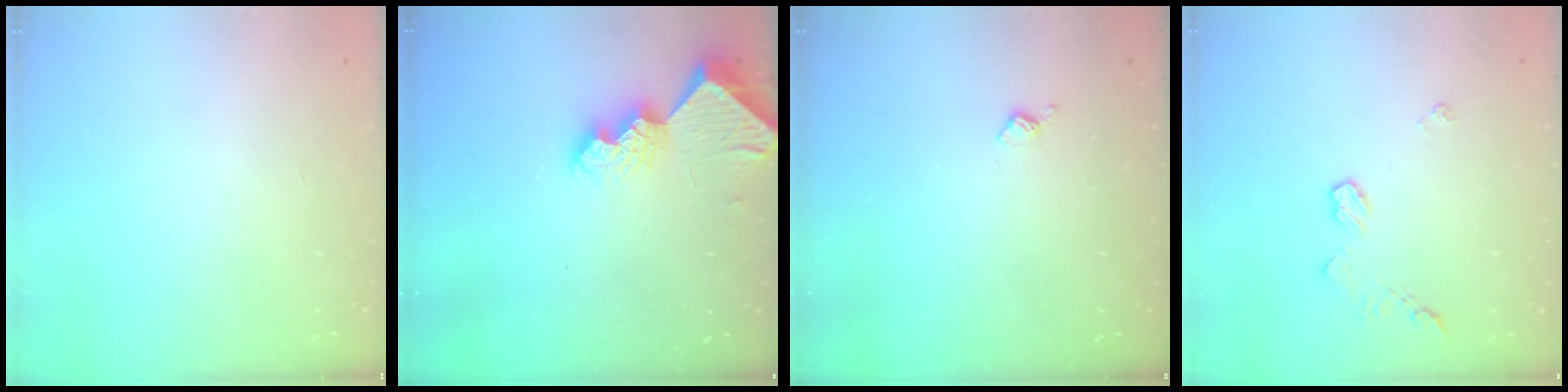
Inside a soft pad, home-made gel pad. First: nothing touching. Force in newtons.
{"total": 9.9, "press": 9.9, "slide": 0.7}
{"total": 3.2, "press": 3.2, "slide": 0.6}
{"total": 5.6, "press": 5.6, "slide": 0.4}